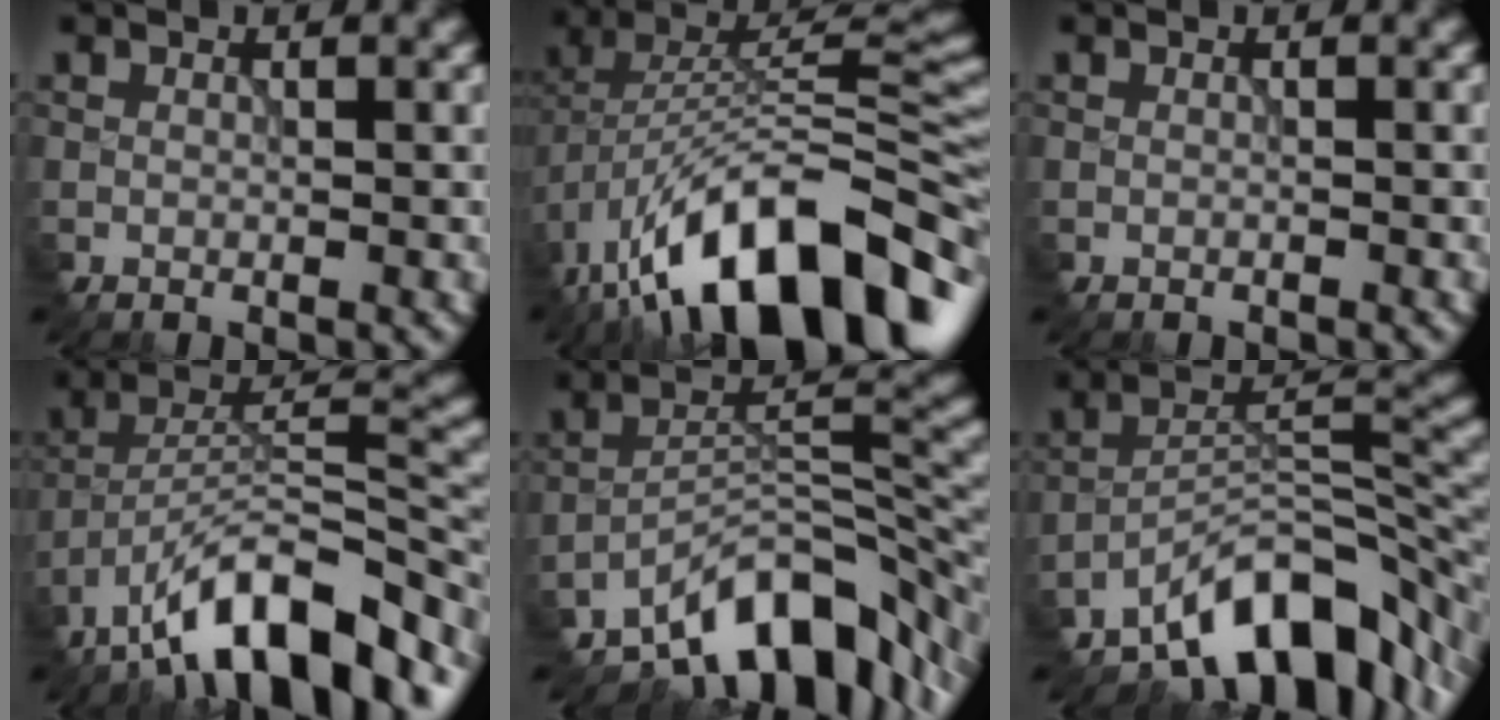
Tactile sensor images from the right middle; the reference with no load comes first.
{"total": 15.2, "force": [-8.0, 6.2, 11.3], "torque": [-0.188, 0.030, -0.145]}
{"total": 0.0}
{"total": 13.9, "force": [-9.4, 4.9, 9.0], "torque": [-0.138, 0.017, -0.162]}
{"total": 10.2, "force": [-7.3, 3.9, 6.0], "torque": [-0.084, 0.010, -0.139]}
{"total": 10.0, "force": [-7.1, 3.8, 6.0], "torque": [-0.085, 0.007, -0.135]}